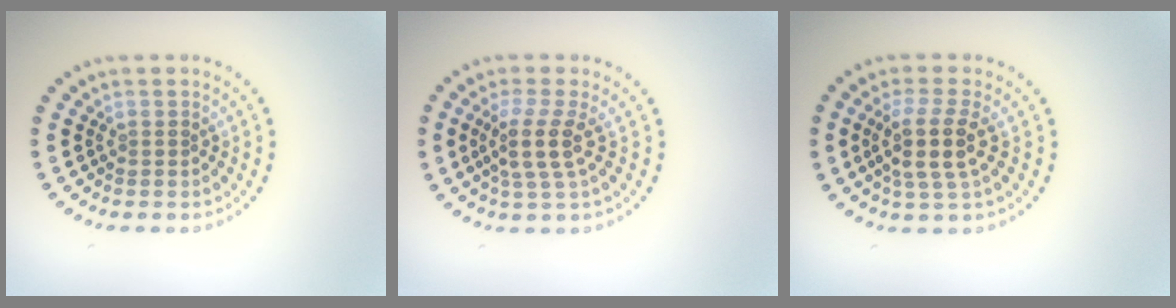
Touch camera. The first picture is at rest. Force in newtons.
{"total": 3.0, "press": 2.2, "slide": 2.0}
{"total": 3.7, "press": 3.0, "slide": 2.1}